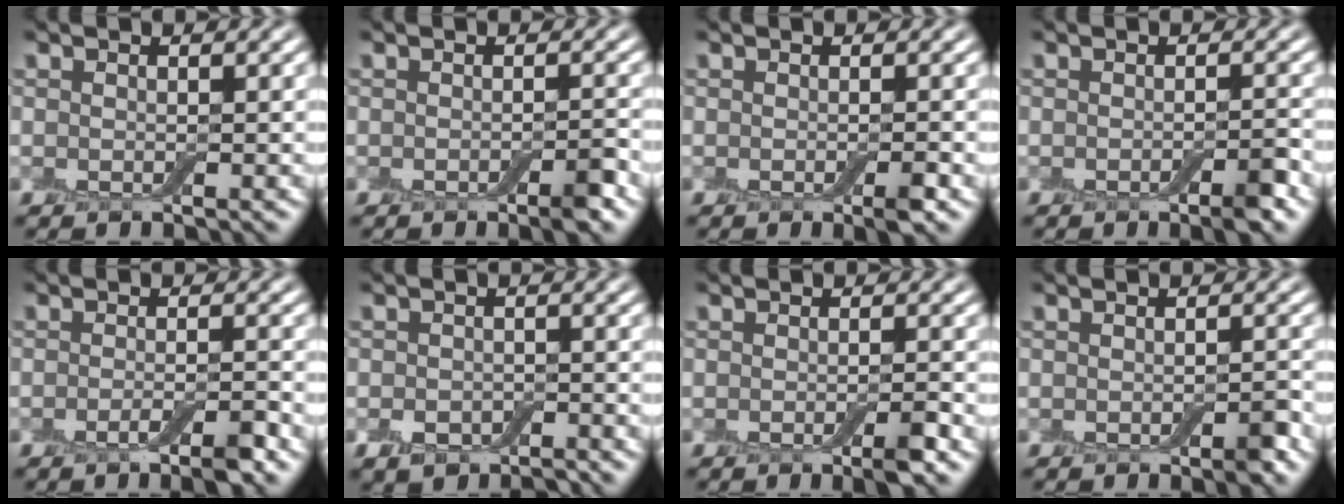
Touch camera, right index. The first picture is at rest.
{"total": 1.7, "force": [-0.9, 0.3, 1.4], "torque": [-0.016, 0.000, -0.014]}
{"total": 1.4, "force": [-0.6, 0.2, 1.3], "torque": [-0.019, -0.003, -0.010]}
{"total": 2.0, "force": [-1.1, 0.4, 1.6], "torque": [-0.021, -0.001, -0.016]}
{"total": 2.6, "force": [-1.4, 0.6, 2.2], "torque": [-0.033, -0.001, -0.027]}
{"total": 2.7, "force": [-1.8, 1.6, 1.3], "torque": [-0.019, -0.005, -0.035]}
{"total": 2.0, "force": [-0.9, 0.3, 1.8], "torque": [-0.026, -0.002, -0.015]}
{"total": 1.5, "force": [-0.8, 0.4, 1.2], "torque": [-0.017, -0.002, -0.011]}